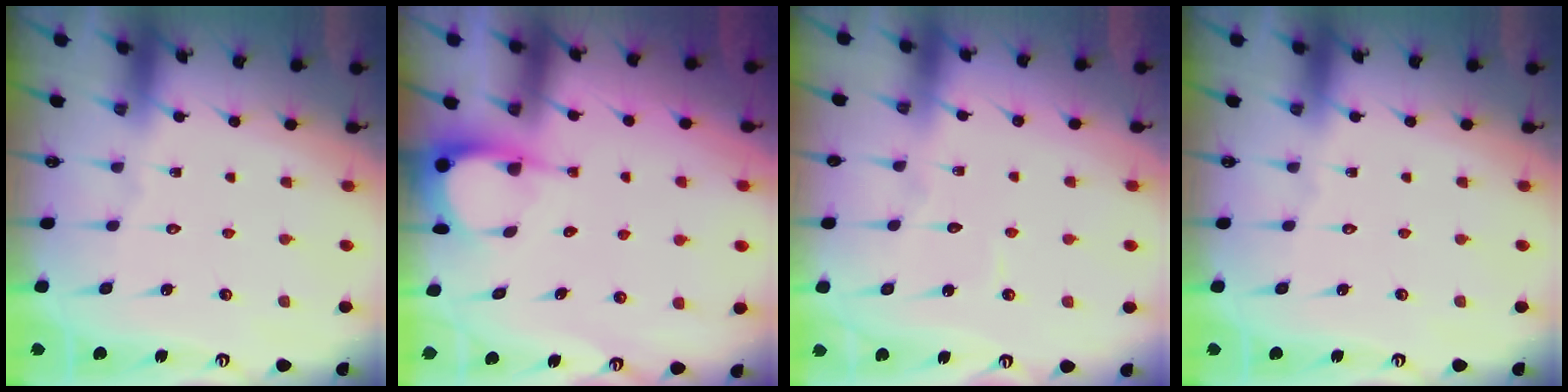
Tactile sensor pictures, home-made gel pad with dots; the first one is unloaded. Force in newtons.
{"total": 4.3, "press": 4.2, "slide": 0.4}
{"total": 3.4, "press": 3.4, "slide": 0.4}
{"total": 0.0}